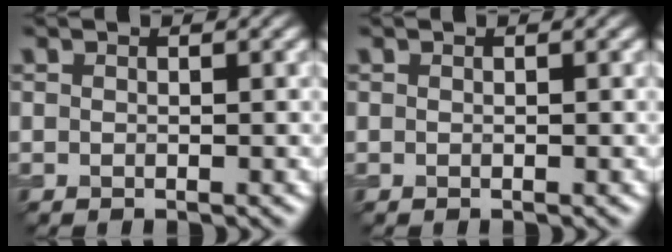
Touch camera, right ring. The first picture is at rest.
{"total": 0.0}